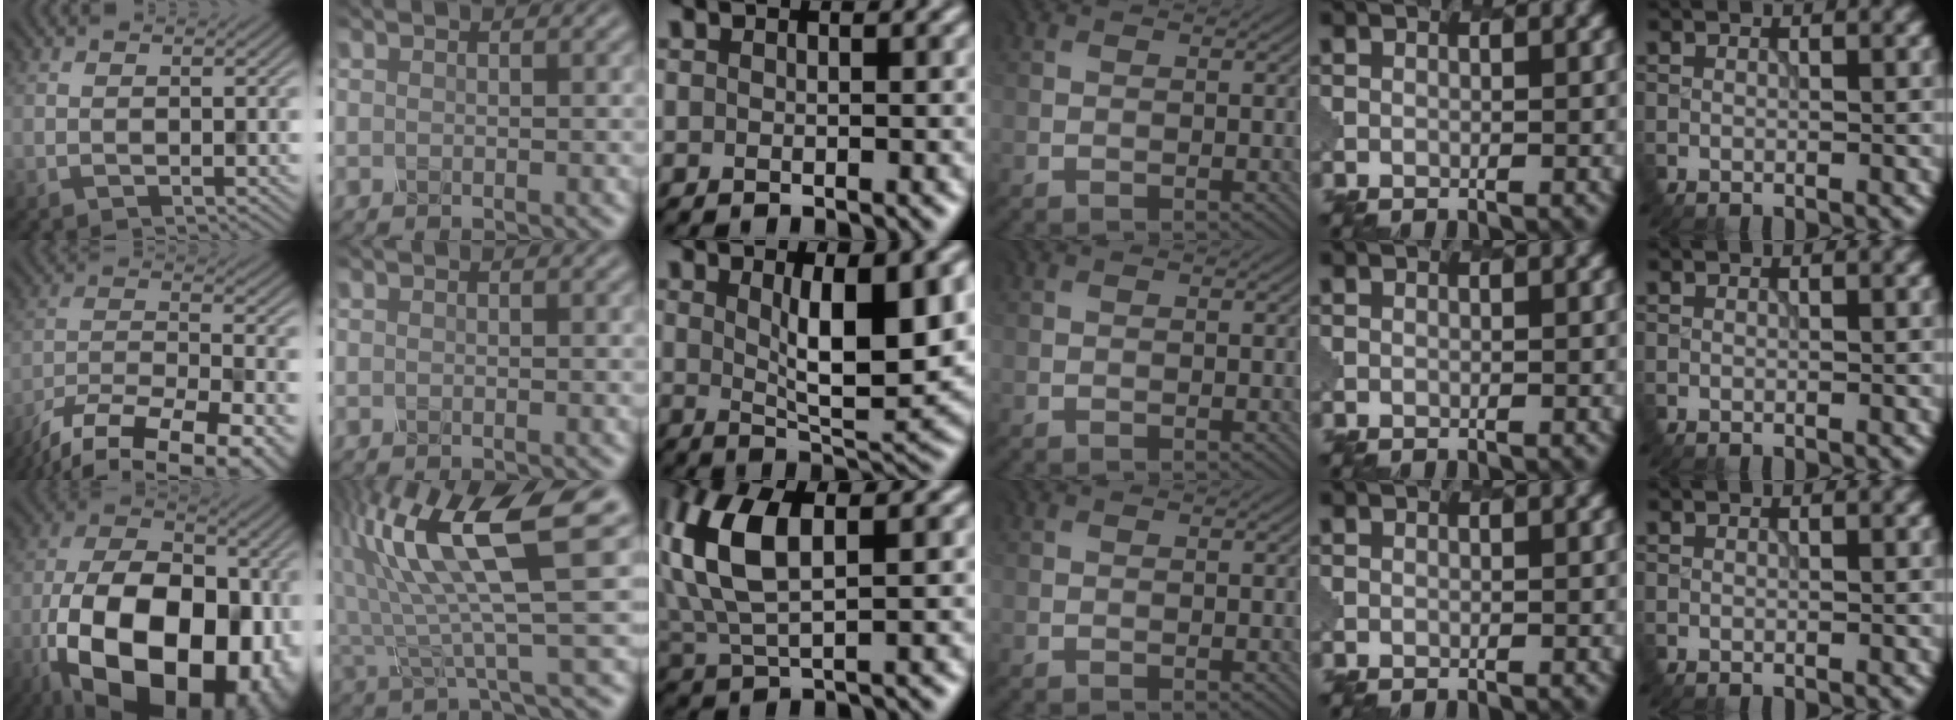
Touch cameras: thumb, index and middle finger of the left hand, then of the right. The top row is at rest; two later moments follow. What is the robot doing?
{"motion": "dispense", "object": "oil cruet"}